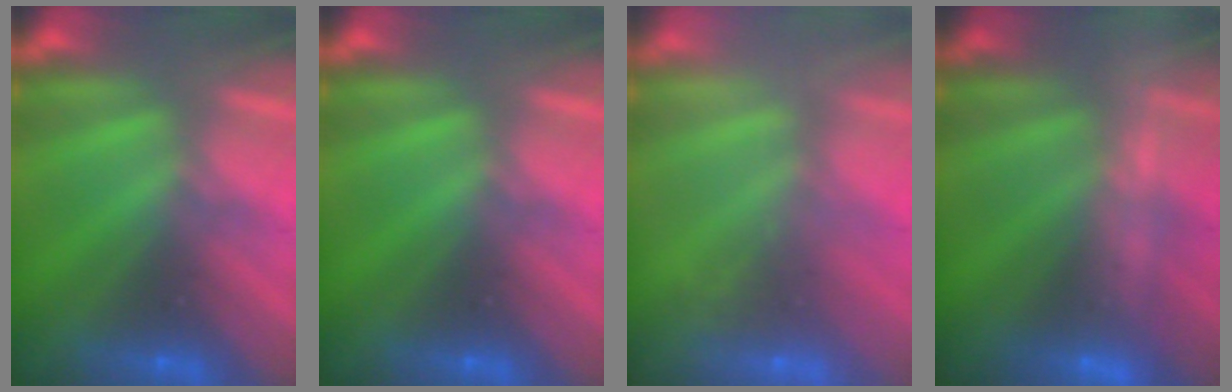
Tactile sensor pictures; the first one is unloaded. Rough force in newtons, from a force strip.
{"total": 0.0}
{"total": 2.6}
{"total": 2.2}